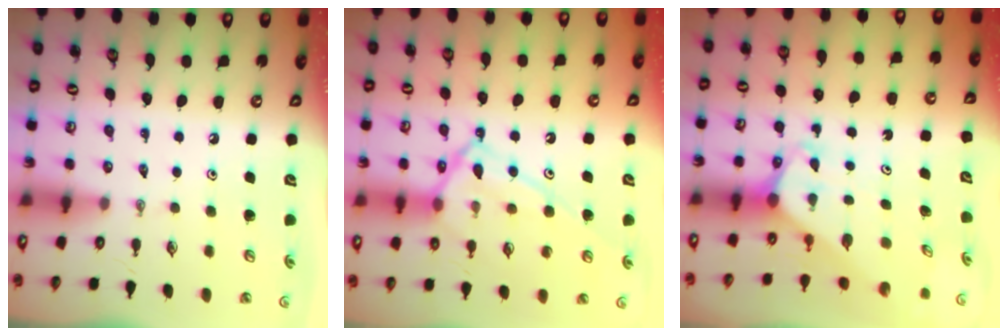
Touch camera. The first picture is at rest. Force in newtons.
{"total": 14.8, "press": 14.8, "slide": 1.2}
{"total": 2.0, "press": 2.0, "slide": 0.2}